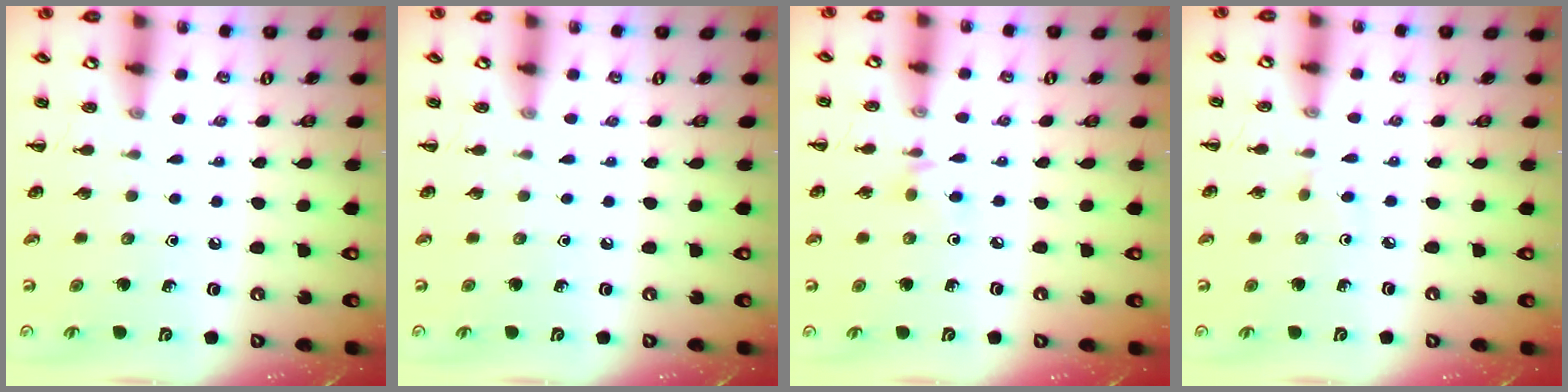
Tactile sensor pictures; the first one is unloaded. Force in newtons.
{"total": 0.0}
{"total": 3.8, "press": 3.5, "slide": 1.3}
{"total": 2.0, "press": 1.8, "slide": 0.8}